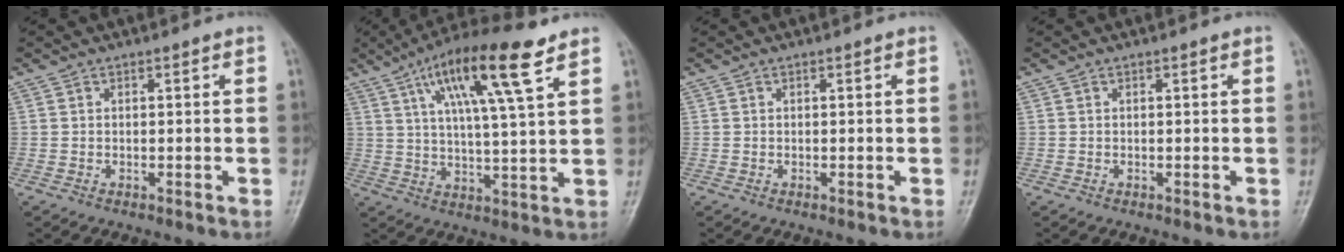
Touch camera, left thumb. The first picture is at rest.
{"total": 15.9, "force": [8.2, 2.7, 13.4], "torque": [-0.228, -0.017, 0.139]}
{"total": 0.0}
{"total": 0.0}